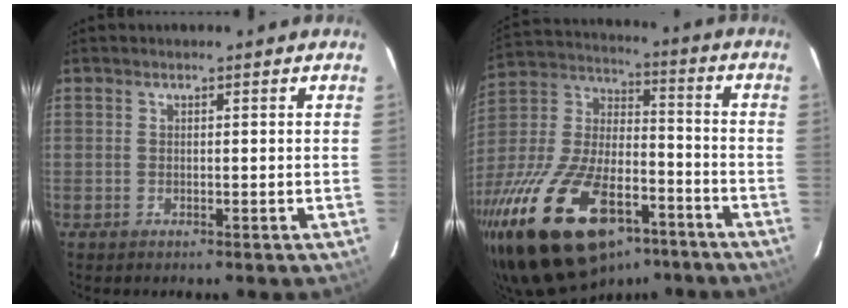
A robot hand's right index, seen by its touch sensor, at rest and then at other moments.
{"total": 29.6, "force": [-17.5, 14.1, 19.2], "torque": [-0.388, -0.016, -0.283]}